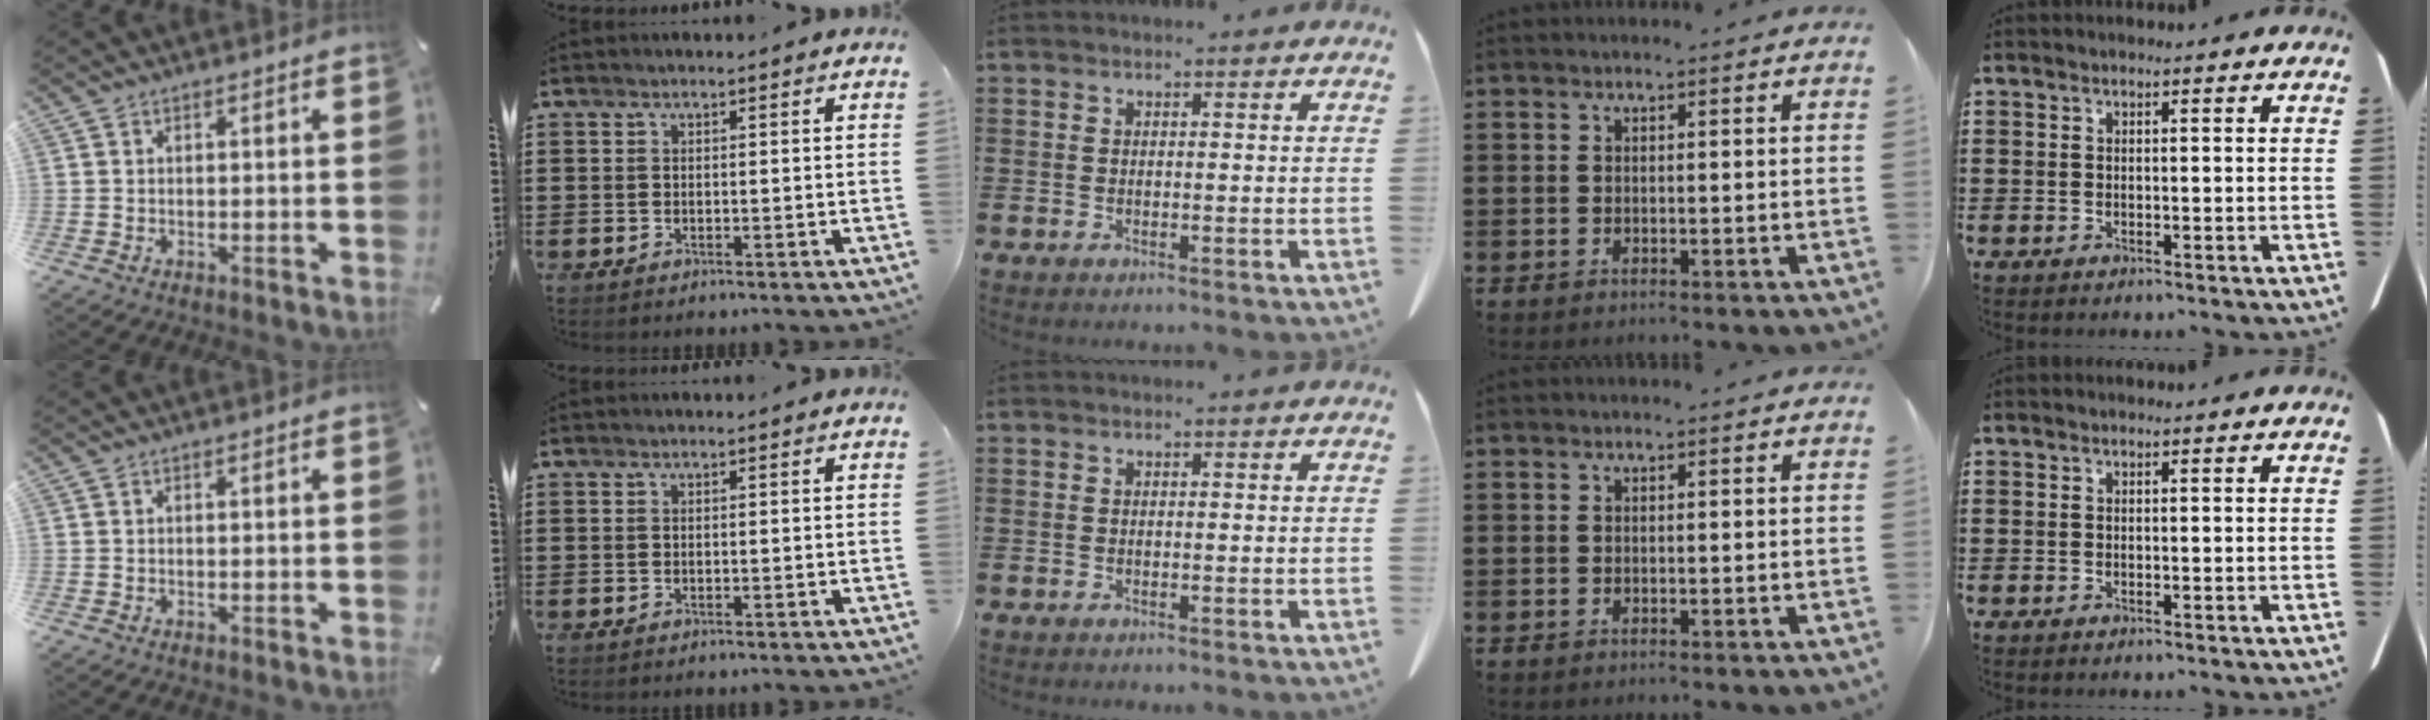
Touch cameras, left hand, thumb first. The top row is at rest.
{}